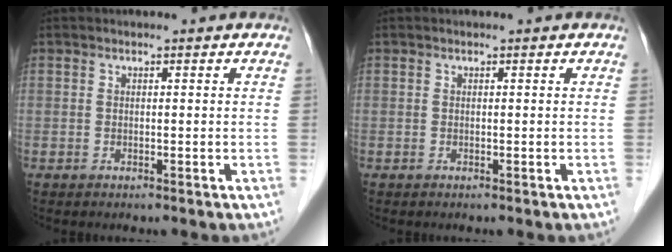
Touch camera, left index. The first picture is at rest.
{"total": 0.0}